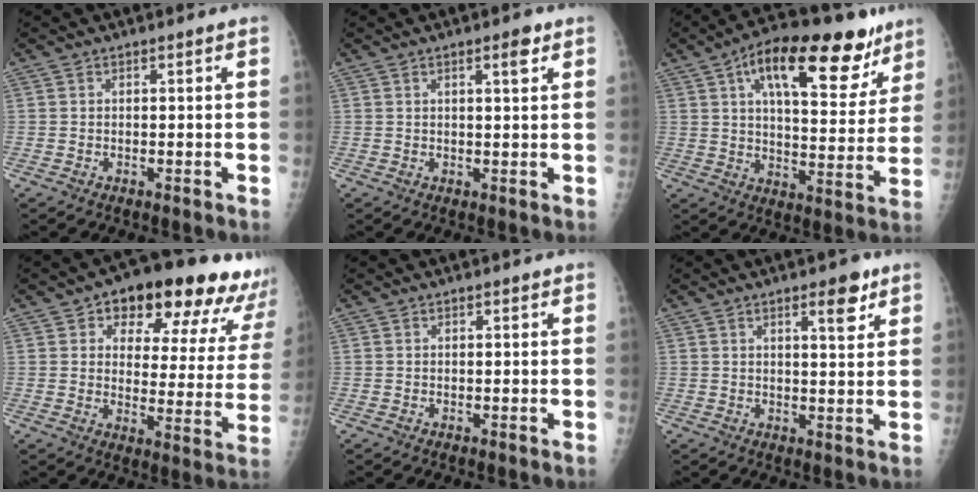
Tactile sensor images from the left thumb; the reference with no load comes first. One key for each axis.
{"total": 2.9, "fx": 1.6, "fy": 0.6, "fz": 2.3, "tx": -0.032, "ty": -0.007, "tz": 0.022}
{"total": 22.9, "fx": 12.5, "fy": 9.7, "fz": 16.5, "tx": -0.206, "ty": -0.022, "tz": 0.189}
{"total": 21.5, "fx": 14.6, "fy": 9.7, "fz": 12.4, "tx": -0.110, "ty": -0.045, "tz": 0.181}
{"total": 0.5, "fx": 0.4, "fy": 0.2, "fz": 0.3, "tx": -0.005, "ty": -0.002, "tz": 0.004}
{"total": 5.4, "fx": 3.2, "fy": 1.5, "fz": 4.1, "tx": -0.049, "ty": -0.018, "tz": 0.045}